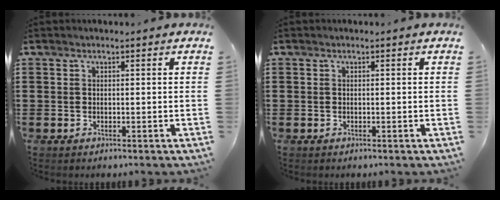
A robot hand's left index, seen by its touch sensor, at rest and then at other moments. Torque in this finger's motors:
{"motor_torque": [-0.67, 0.82, -0.04, -0.01]}